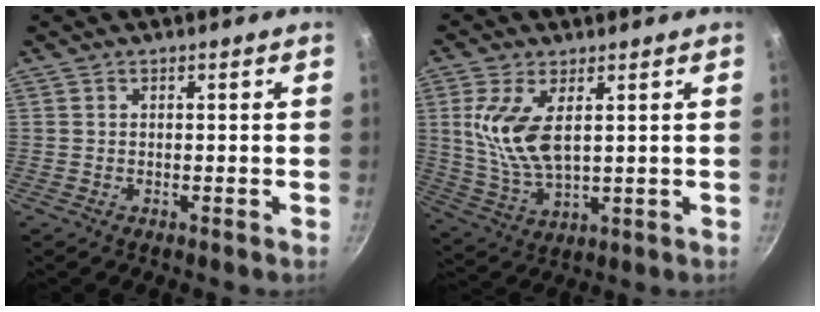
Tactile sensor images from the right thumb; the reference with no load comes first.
{"total": 11.2, "force": [2.8, 5.5, 9.4], "torque": [-0.186, -0.018, 0.065]}